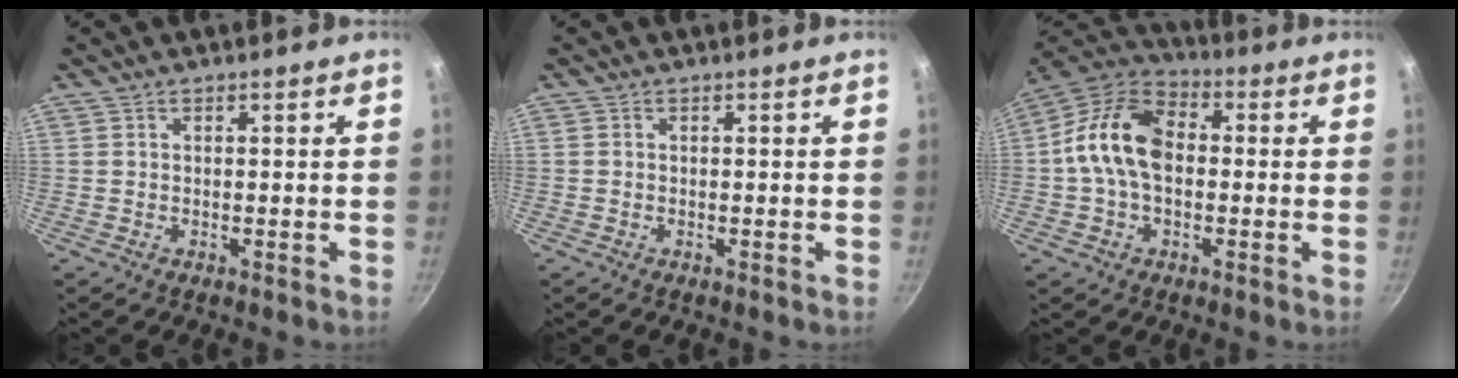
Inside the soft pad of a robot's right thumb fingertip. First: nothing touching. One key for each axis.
{"total": 0.0}
{"total": 13.8, "fx": 0.1, "fy": 9.1, "fz": 10.3, "tx": -0.163, "ty": 0.036, "tz": -0.019}